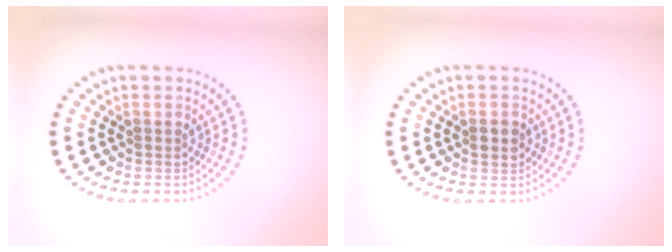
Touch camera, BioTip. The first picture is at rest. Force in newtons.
{"total": 1.5, "press": 1.5, "slide": 0.1}